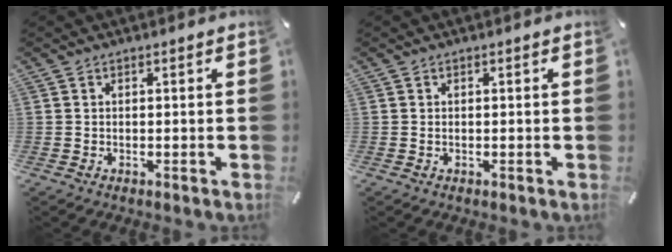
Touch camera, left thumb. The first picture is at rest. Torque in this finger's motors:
{"motor_torque": [-0.02, -0.17, 0.03, -0.04, 0.01]}